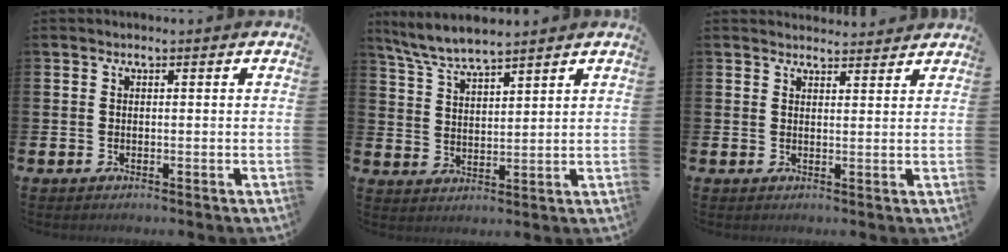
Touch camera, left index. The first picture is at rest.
{"total": 6.1, "force": [5.8, 0.5, 1.9], "torque": [-0.060, -0.019, 0.107]}
{"total": 2.6, "force": [2.5, 0.4, -0.1], "torque": [0.008, -0.017, 0.043]}